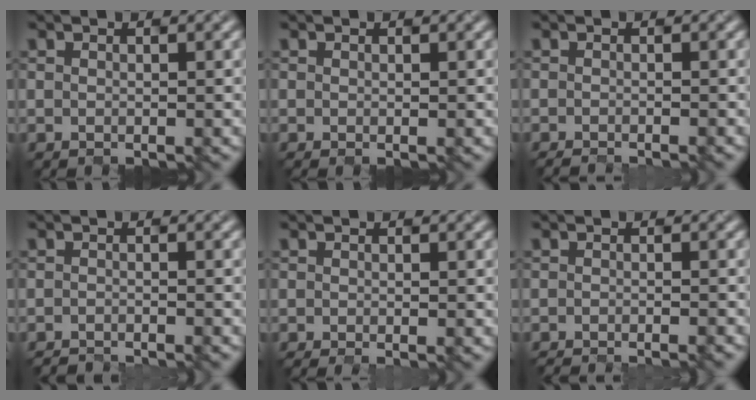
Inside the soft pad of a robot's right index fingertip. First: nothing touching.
{"total": 0.0}
{"total": 1.0, "force": [-0.7, 0.5, 0.6], "torque": [0.011, 0.000, -0.016]}
{"total": 1.8, "force": [-1.8, 0.0, 0.1], "torque": [0.013, -0.006, -0.033]}
{"total": 1.0, "force": [-0.4, 0.4, 0.8], "torque": [-0.002, 0.002, -0.005]}
{"total": 2.1, "force": [-1.7, 0.4, 1.1], "torque": [0.011, -0.002, -0.028]}